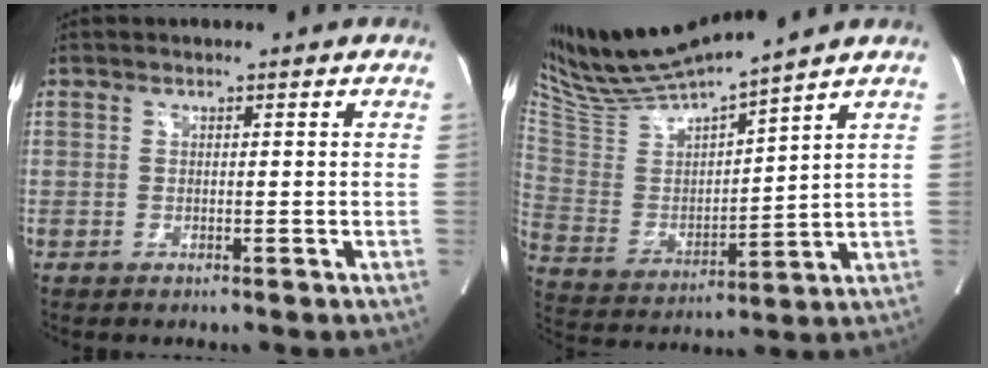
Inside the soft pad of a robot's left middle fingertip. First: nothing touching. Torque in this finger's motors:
{"motor_torque": [-0.08, -0.31, -0.03, 0.03]}